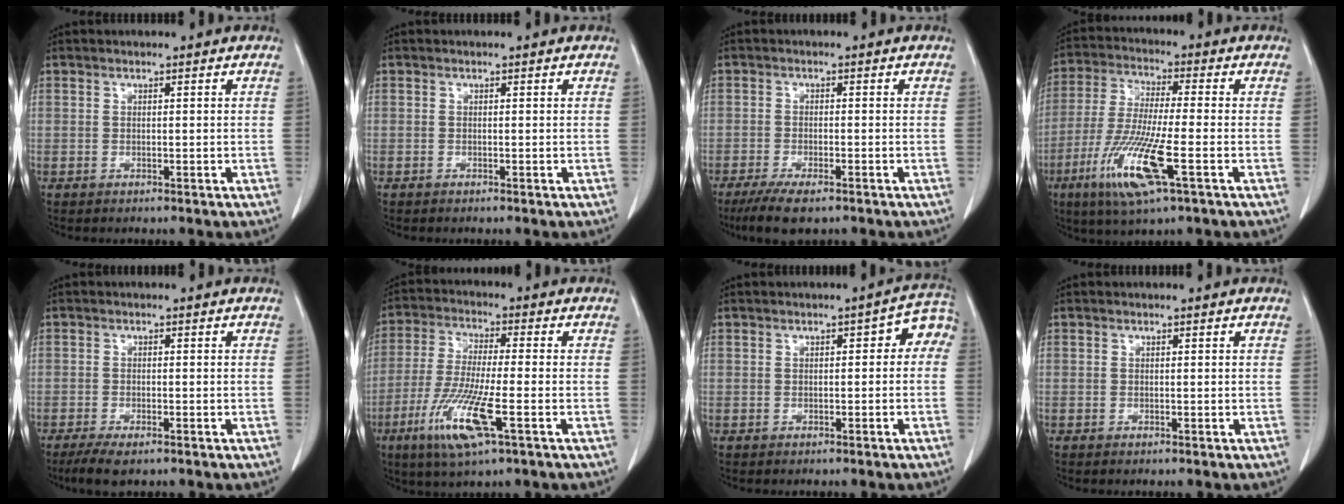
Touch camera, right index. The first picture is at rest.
{"total": 0.0}
{"total": 6.9, "force": [-5.0, 1.7, 4.4], "torque": [-0.075, -0.016, -0.081]}
{"total": 13.0, "force": [-5.4, 1.0, 11.7], "torque": [-0.246, -0.028, -0.101]}
{"total": 4.3, "force": [-3.0, 1.1, 2.8], "torque": [-0.053, -0.009, -0.049]}
{"total": 11.6, "force": [-4.9, 0.9, 10.5], "torque": [-0.217, -0.027, -0.092]}
{"total": 4.3, "force": [0.0, 2.1, 3.8], "torque": [-0.035, 0.026, -0.005]}
{"total": 0.0}